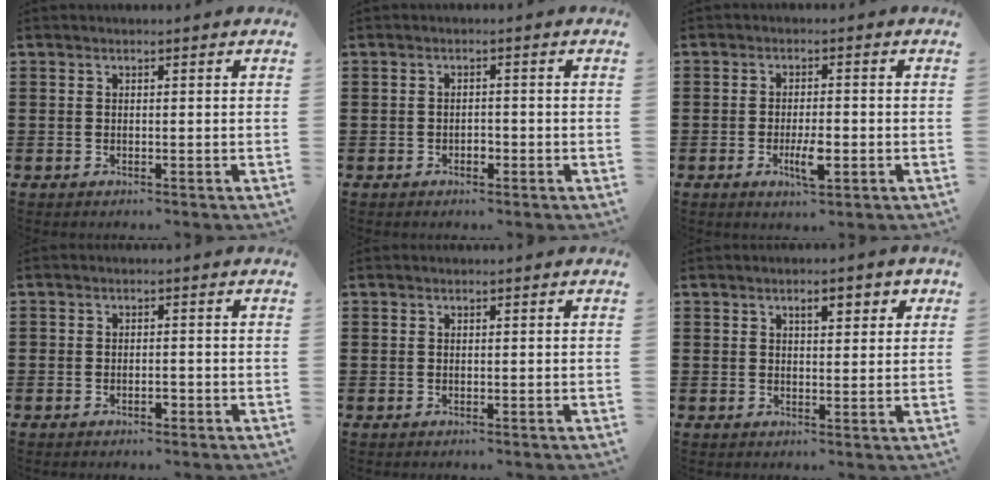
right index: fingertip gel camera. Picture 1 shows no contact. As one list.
[{"total": 0.9, "force": [-0.5, 0.5, 0.5], "torque": [-0.013, -0.003, -0.010]}, {"total": 4.8, "force": [-1.6, 1.5, 4.3], "torque": [-0.083, -0.002, -0.031]}, {"total": 1.3, "force": [-0.9, 0.6, 0.7], "torque": [-0.017, -0.002, -0.019]}, {"total": 0.0}, {"total": 3.2, "force": [1.5, 1.2, 2.5], "torque": [-0.038, 0.001, 0.020]}]